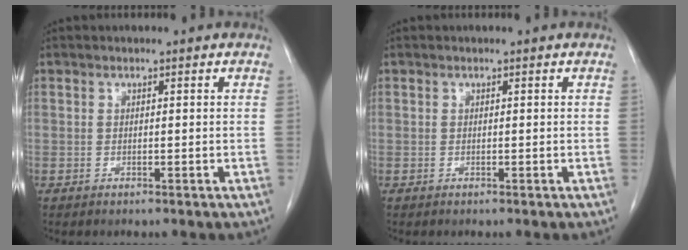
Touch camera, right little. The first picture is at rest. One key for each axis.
{"total": 0.0}